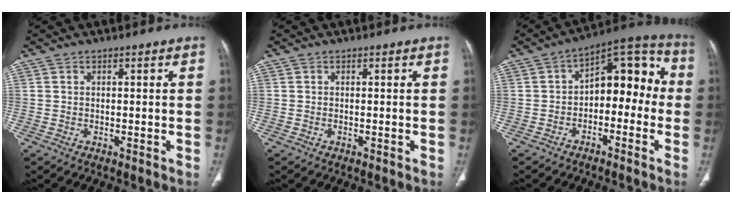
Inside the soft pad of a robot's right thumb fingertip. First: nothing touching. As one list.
[{"total": 0.0}, {"total": 12.7, "force": [-1.3, 7.9, 9.9], "torque": [-0.090, 0.055, -0.034]}]